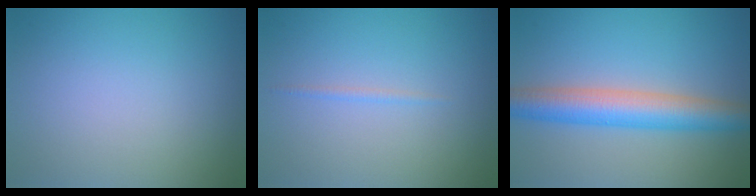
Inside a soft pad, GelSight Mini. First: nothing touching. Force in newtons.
{"total": 0.6, "press": 0.6, "slide": 0.1}
{"total": 5.9, "press": 5.9, "slide": 0.3}